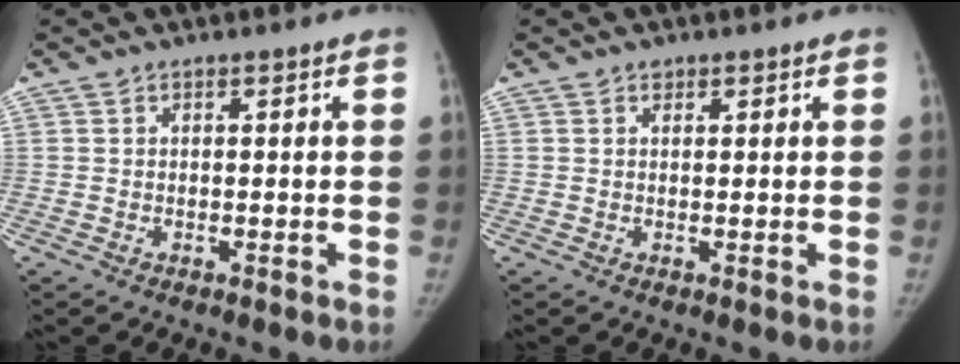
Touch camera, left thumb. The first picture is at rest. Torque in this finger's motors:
{"motor_torque": [0.21, 0.06, 0.26, -0.53, 0.09]}